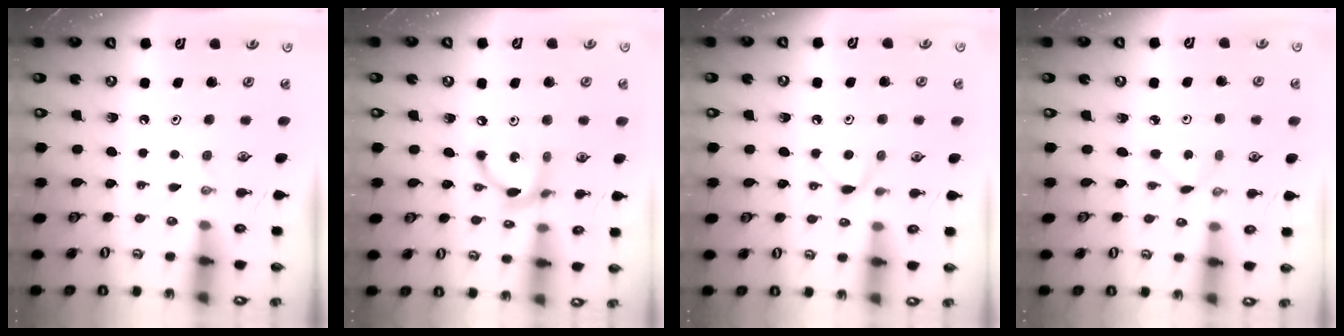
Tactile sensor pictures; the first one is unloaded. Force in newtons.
{"total": 9.2, "press": 9.2, "slide": 0.3}
{"total": 6.0, "press": 6.0, "slide": 0.7}
{"total": 1.8, "press": 1.7, "slide": 0.2}